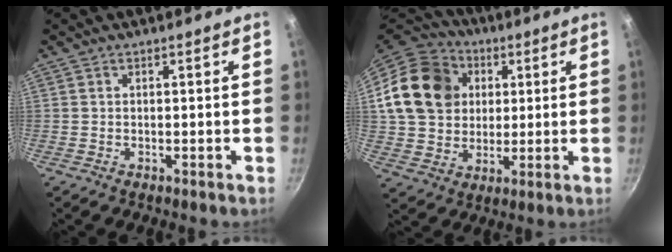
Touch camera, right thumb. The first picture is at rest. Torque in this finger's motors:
{"motor_torque": [0.01, 1.39, 0.39, -0.28, 0.20]}